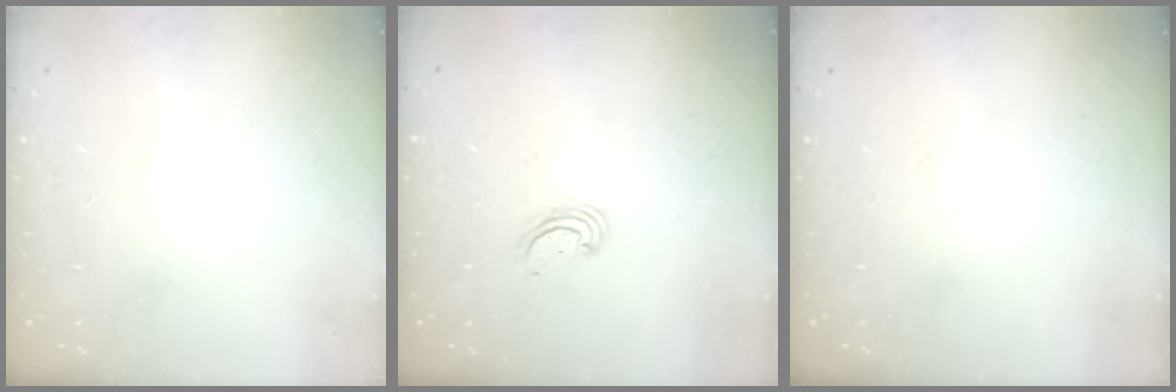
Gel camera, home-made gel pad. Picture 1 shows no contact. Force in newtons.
{"total": 2.6, "press": 2.6, "slide": 0.3}
{"total": 0.0}